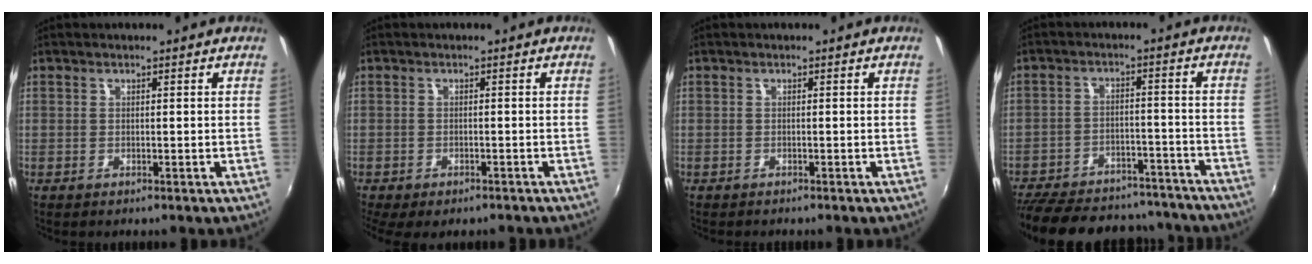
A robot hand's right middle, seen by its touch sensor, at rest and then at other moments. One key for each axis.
{"total": 6.1, "fx": -4.7, "fy": 2.2, "fz": 3.2, "tx": -0.078, "ty": -0.032, "tz": -0.071}
{"total": 0.8, "fx": -0.8, "fy": 0.0, "fz": 0.1, "tx": -0.004, "ty": -0.005, "tz": -0.014}
{"total": 25.7, "fx": -21.9, "fy": 9.4, "fz": 9.5, "tx": -0.209, "ty": 0.024, "tz": -0.287}